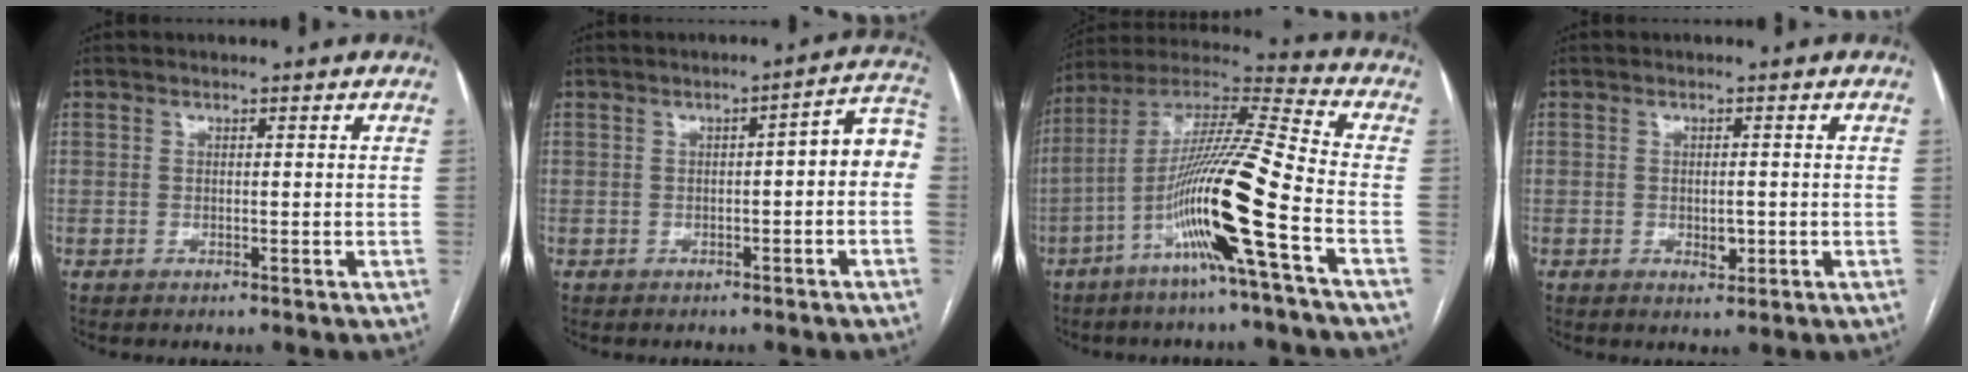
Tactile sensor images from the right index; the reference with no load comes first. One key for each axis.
{"total": 6.1, "fx": -0.5, "fy": 1.4, "fz": 5.9, "tx": -0.067, "ty": 0.034, "tz": -0.010}
{"total": 17.3, "fx": -6.4, "fy": -1.2, "fz": 16.0, "tx": -0.303, "ty": -0.004, "tz": -0.127}
{"total": 2.2, "fx": -0.5, "fy": 1.1, "fz": 1.8, "tx": -0.027, "ty": -0.001, "tz": -0.001}